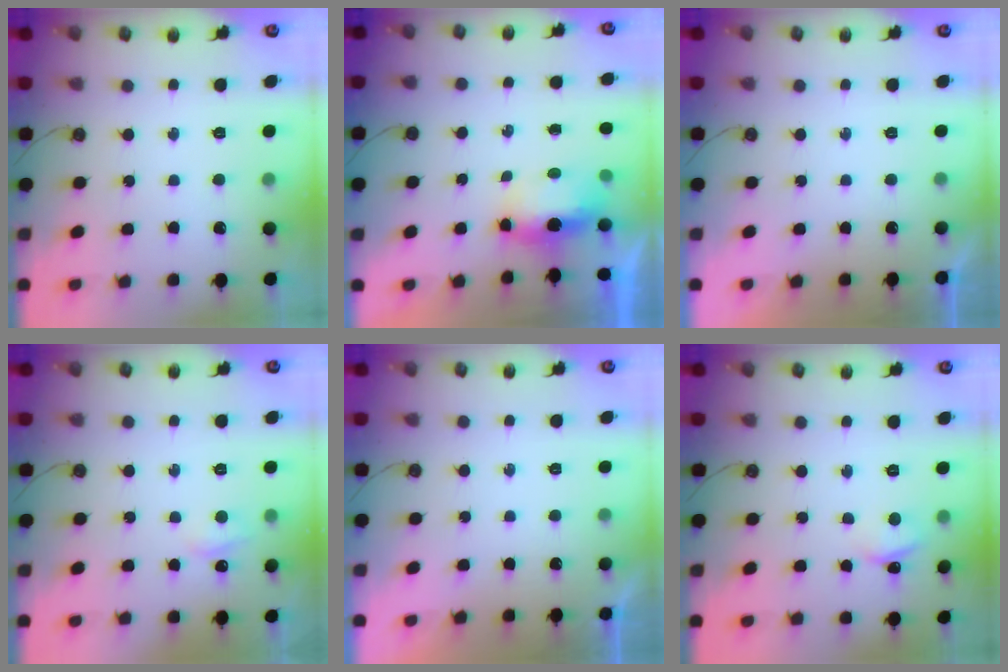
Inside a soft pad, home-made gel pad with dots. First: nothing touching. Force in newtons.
{"total": 6.1, "press": 6.0, "slide": 1.2}
{"total": 0.0}
{"total": 4.7, "press": 4.6, "slide": 0.9}
{"total": 0.0}
{"total": 3.7, "press": 3.7, "slide": 0.5}